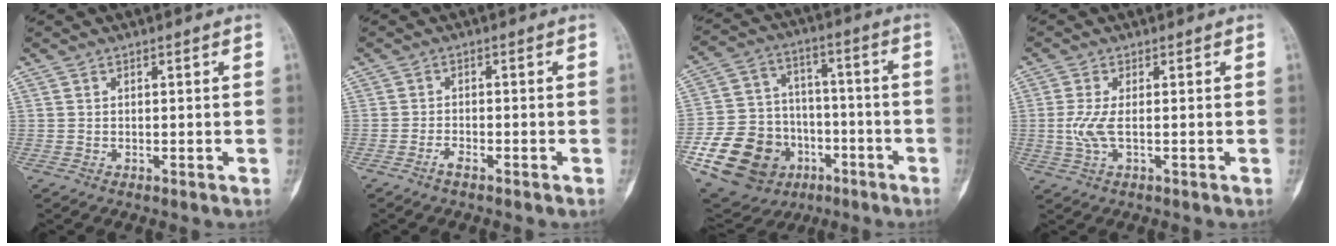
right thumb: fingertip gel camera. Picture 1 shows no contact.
{"total": 1.7, "force": [-1.3, 0.4, 1.0], "torque": [-0.023, 0.007, -0.027]}
{"total": 21.6, "force": [-8.5, 17.1, 10.0], "torque": [-0.179, 0.078, -0.129]}
{"total": 4.1, "force": [-0.2, 1.3, 3.9], "torque": [-0.109, -0.006, -0.005]}